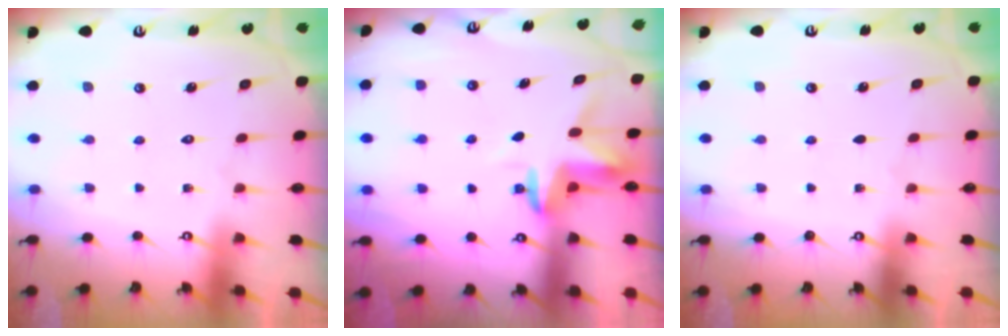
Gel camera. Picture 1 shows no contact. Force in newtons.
{"total": 3.5, "press": 3.5, "slide": 0.2}
{"total": 0.0}